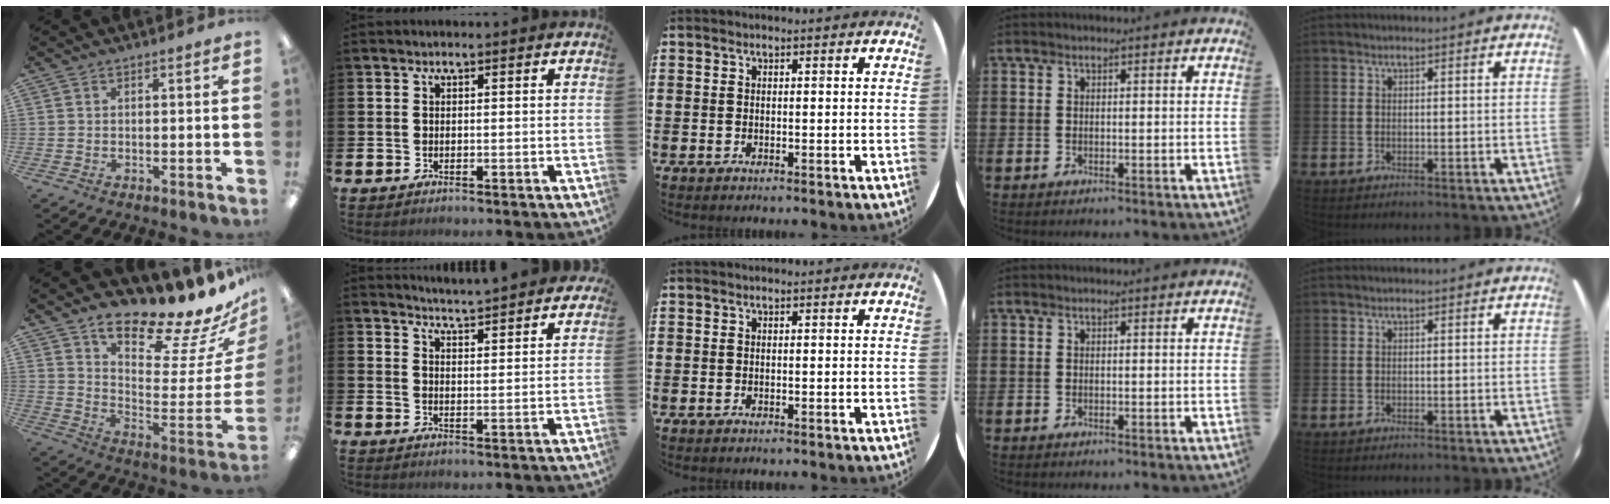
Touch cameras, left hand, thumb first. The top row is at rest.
{"thumb": {"total": 18.2, "force": [16.1, 3.9, 7.6], "torque": [-0.096, -0.144, 0.262]}, "index": {"total": 4.6, "force": [4.6, -0.4, -0.1], "torque": [-0.008, -0.036, 0.080]}}